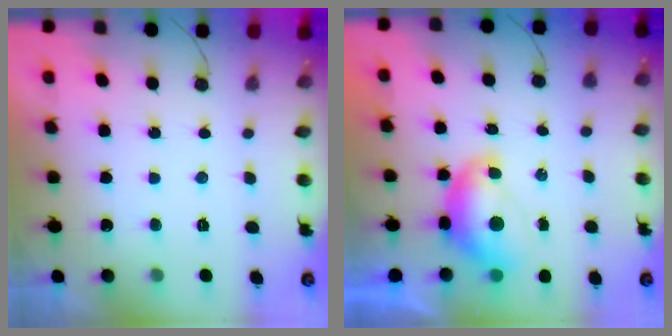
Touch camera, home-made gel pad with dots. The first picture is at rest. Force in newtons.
{"total": 7.5, "press": 7.5, "slide": 0.9}